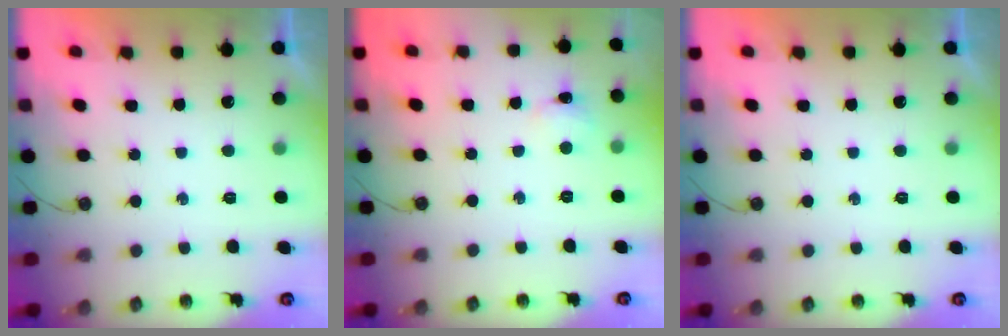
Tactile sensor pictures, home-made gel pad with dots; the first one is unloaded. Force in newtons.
{"total": 2.0, "press": 1.9, "slide": 0.4}
{"total": 0.0}